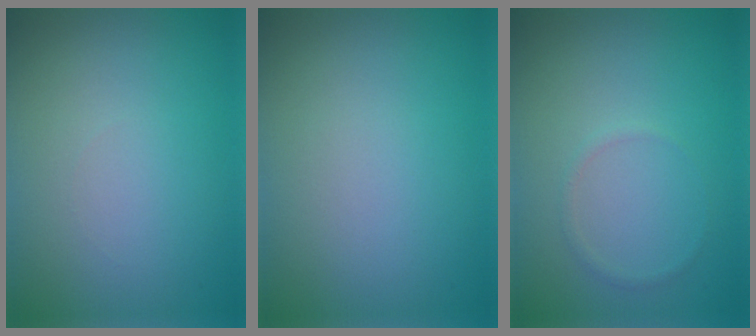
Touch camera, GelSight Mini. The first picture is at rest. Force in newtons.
{"total": 0.0}
{"total": 0.6, "press": 0.6, "slide": 0.1}